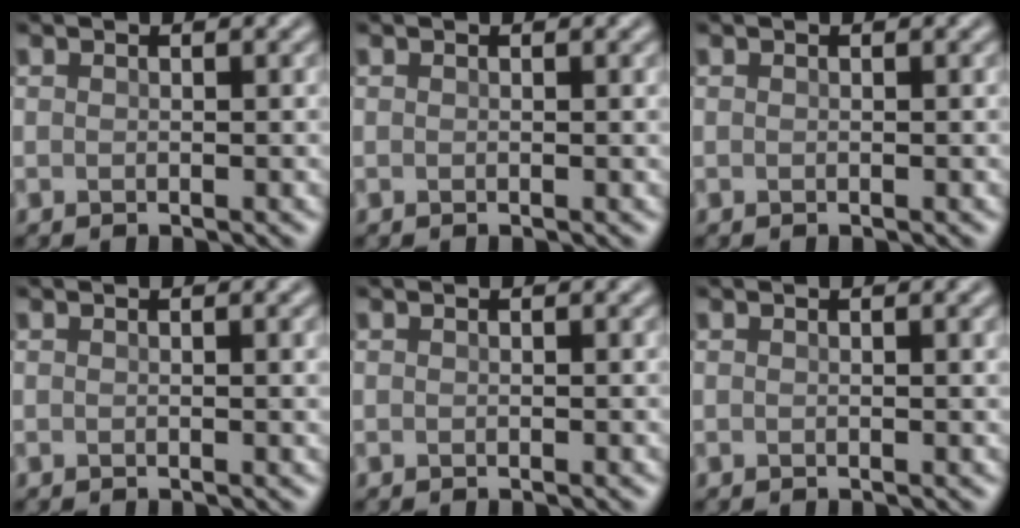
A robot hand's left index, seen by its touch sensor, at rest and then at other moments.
{"total": 0.0}
{"total": 0.0}
{"total": 1.0, "force": [0.2, 0.2, 1.0], "torque": [-0.009, 0.004, 0.001]}
{"total": 0.0}
{"total": 0.9, "force": [0.4, 0.2, 0.8], "torque": [-0.008, 0.005, 0.005]}